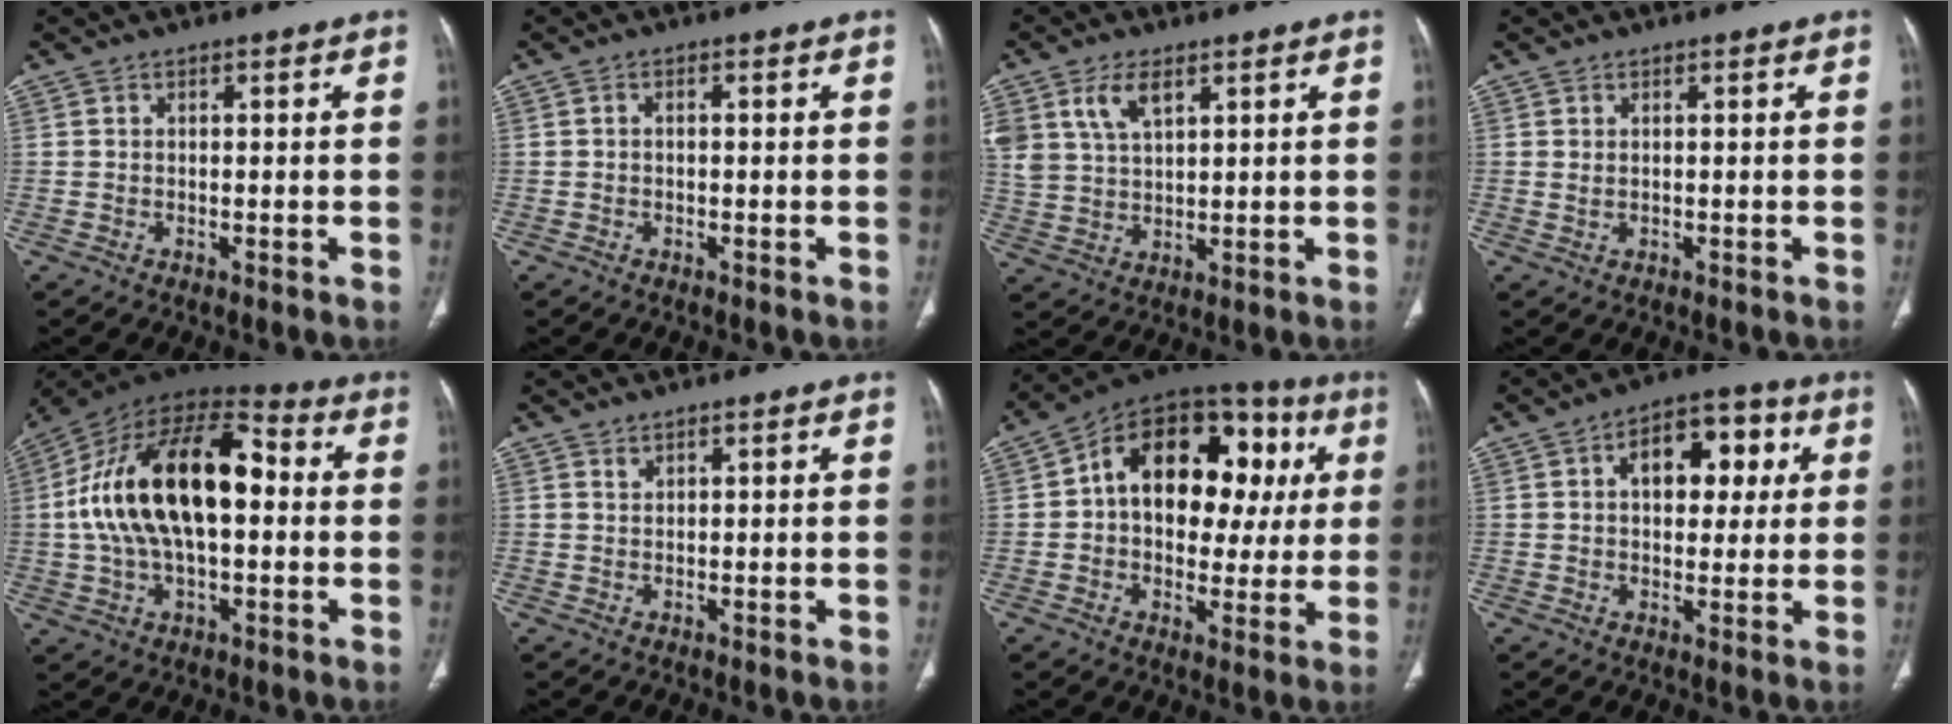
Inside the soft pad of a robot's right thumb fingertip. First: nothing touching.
{"total": 0.5, "force": [-0.1, 0.4, 0.4], "torque": [-0.006, 0.001, -0.006]}
{"total": 8.3, "force": [4.3, 4.6, 5.4], "torque": [-0.105, -0.011, 0.092]}
{"total": 0.6, "force": [0.3, 0.2, 0.4], "torque": [-0.012, 0.005, 0.011]}
{"total": 24.1, "force": [1.6, 12.7, 20.4], "torque": [-0.363, 0.034, 0.018]}
{"total": 0.7, "force": [0.7, 0.3, 0.1], "torque": [0.000, -0.005, 0.013]}
{"total": 22.9, "force": [4.1, 15.0, 16.9], "torque": [-0.197, 0.035, 0.055]}
{"total": 10.7, "force": [2.9, 6.6, 7.9], "torque": [-0.073, 0.015, 0.037]}